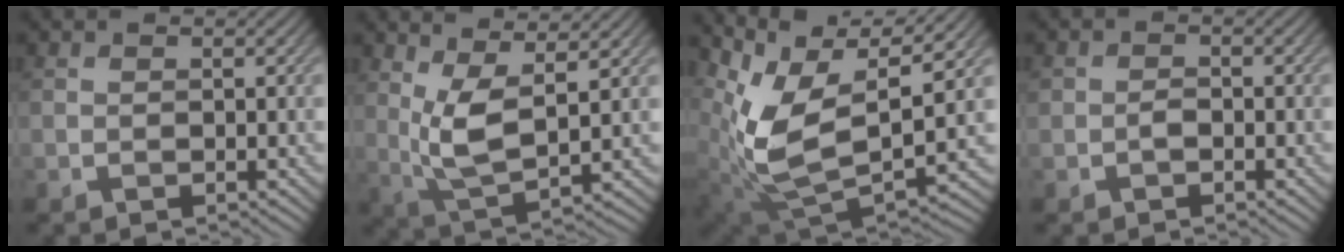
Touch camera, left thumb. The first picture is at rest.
{"total": 5.8, "force": [2.5, 1.5, 5.1], "torque": [-0.117, -0.003, 0.052]}
{"total": 11.4, "force": [4.3, 5.2, 9.2], "torque": [-0.208, -0.016, 0.094]}
{"total": 0.9, "force": [-0.4, 0.7, 0.5], "torque": [-0.006, 0.006, -0.010]}